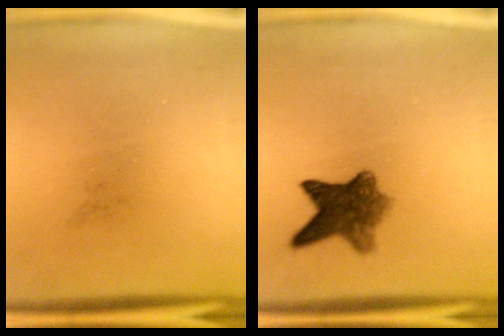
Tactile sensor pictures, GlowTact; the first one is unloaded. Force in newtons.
{"total": 7.1}